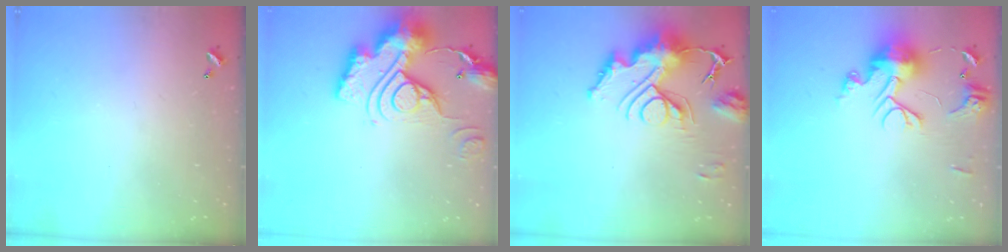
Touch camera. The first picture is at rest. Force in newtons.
{"total": 21.4, "press": 21.3, "slide": 2.0}
{"total": 15.1, "press": 15.0, "slide": 1.8}
{"total": 13.5, "press": 13.5, "slide": 1.0}